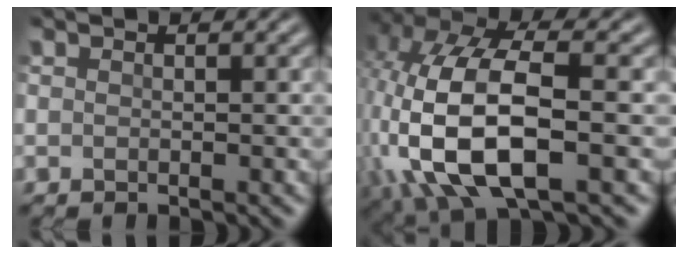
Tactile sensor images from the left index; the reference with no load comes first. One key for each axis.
{"total": 12.0, "fx": -2.3, "fy": 6.2, "fz": 10.0, "tx": -0.235, "ty": -0.009, "tz": -0.039}